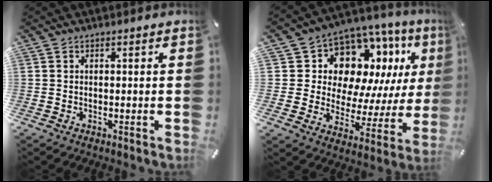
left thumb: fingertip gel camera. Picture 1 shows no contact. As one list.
[{"total": 12.8, "force": [6.6, 9.7, 5.2], "torque": [-0.092, -0.063, 0.125]}]